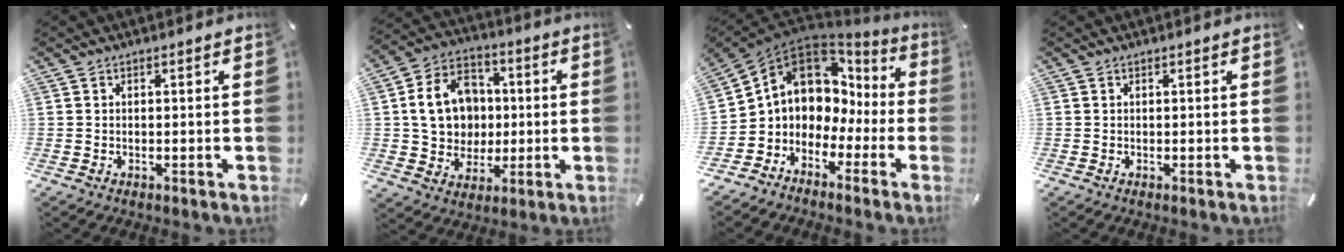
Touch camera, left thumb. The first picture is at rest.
{"total": 14.2, "force": [0.5, 12.5, 6.8], "torque": [-0.126, 0.016, 0.015]}
{"total": 9.9, "force": [3.2, 8.4, 4.1], "torque": [-0.100, -0.023, 0.058]}
{"total": 0.0}